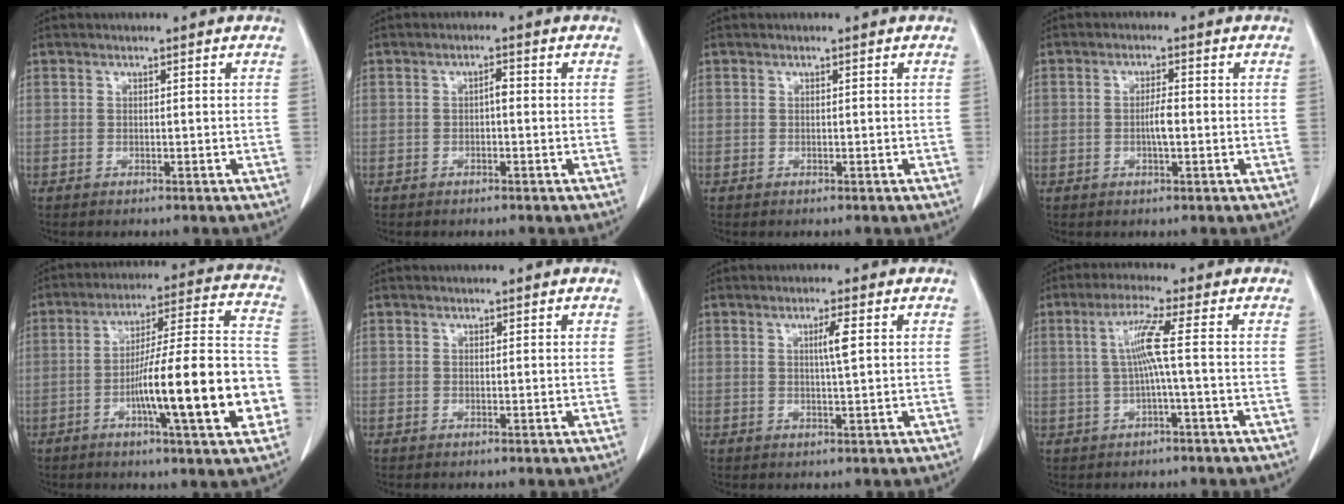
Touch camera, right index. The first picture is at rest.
{"total": 1.3, "force": [0.0, 0.5, 1.3], "torque": [-0.017, 0.006, 0.000]}
{"total": 0.0}
{"total": 2.7, "force": [-0.3, 0.6, 2.6], "torque": [-0.046, 0.004, -0.003]}
{"total": 19.1, "force": [-5.4, 1.6, 18.2], "torque": [-0.251, 0.017, -0.075]}
{"total": 0.0}
{"total": 2.9, "force": [0.9, -0.2, 2.7], "torque": [-0.046, -0.002, 0.016]}
{"total": 5.3, "force": [0.1, -1.2, 5.1], "torque": [-0.105, 0.011, 0.008]}